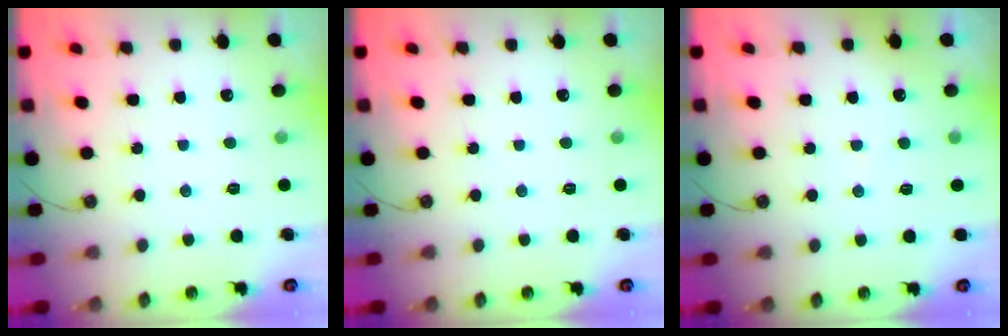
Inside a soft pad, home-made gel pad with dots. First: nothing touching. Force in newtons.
{"total": 0.0}
{"total": 3.5, "press": 3.1, "slide": 1.7}